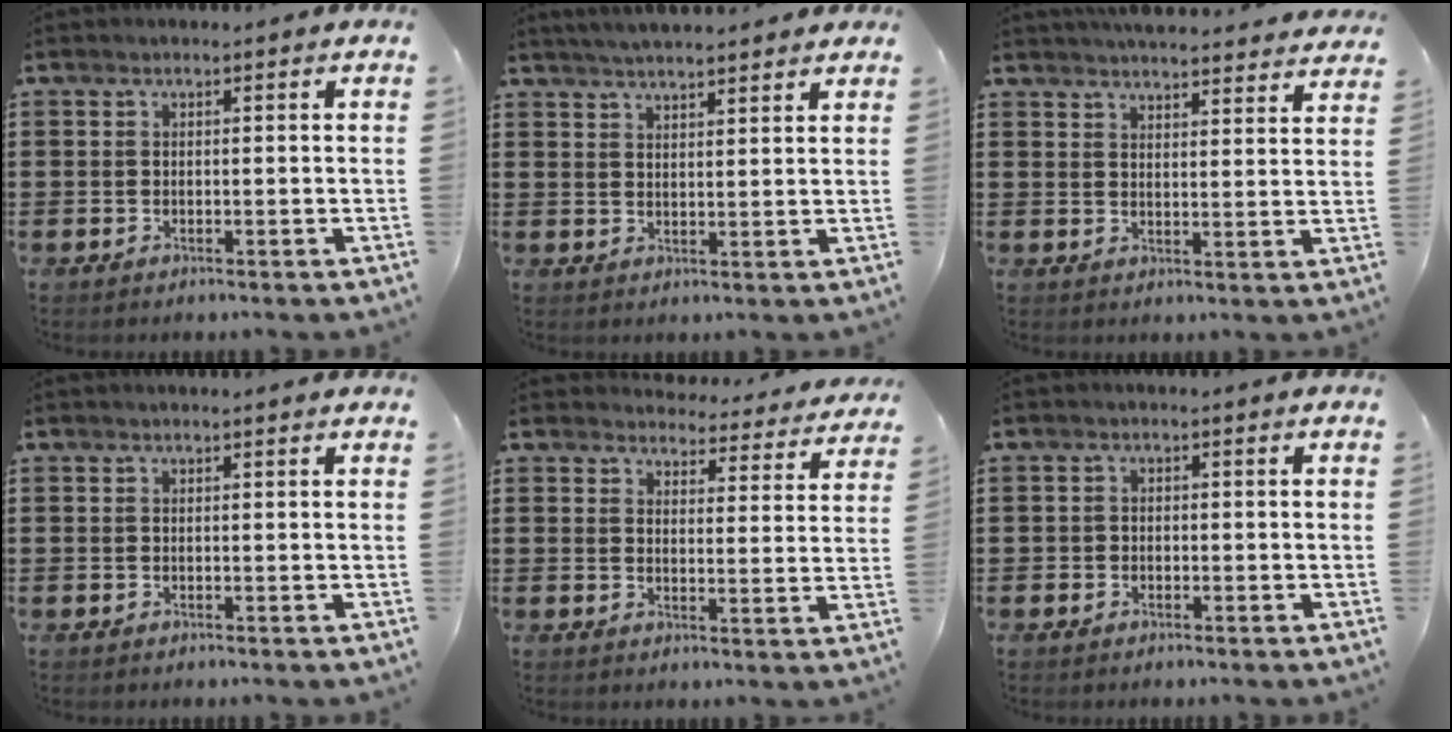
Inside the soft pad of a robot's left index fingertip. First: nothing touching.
{"total": 3.5, "force": [3.4, -0.1, 0.7], "torque": [-0.022, -0.008, 0.061]}
{"total": 4.6, "force": [4.6, -0.1, 0.6], "torque": [-0.018, -0.027, 0.081]}
{"total": 0.6, "force": [0.5, 0.0, 0.4], "torque": [-0.009, -0.001, 0.010]}
{"total": 4.3, "force": [4.3, 0.5, 0.5], "torque": [-0.022, -0.029, 0.072]}
{"total": 0.9, "force": [-0.4, 0.8, 0.1], "torque": [-0.006, 0.003, -0.010]}